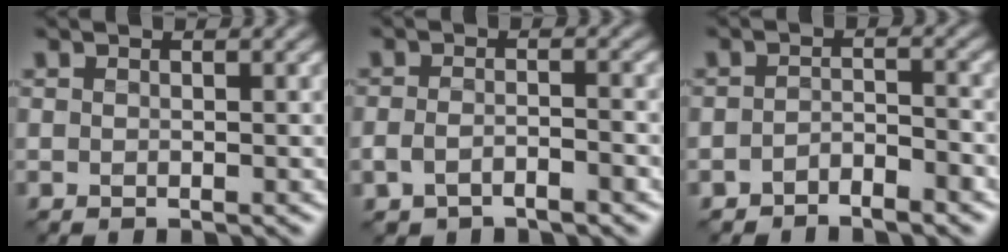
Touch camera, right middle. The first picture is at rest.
{"total": 2.2, "force": [-1.5, 0.9, 1.3], "torque": [-0.027, 0.003, -0.031]}
{"total": 2.1, "force": [-1.7, 0.5, 1.0], "torque": [-0.016, 0.007, -0.035]}